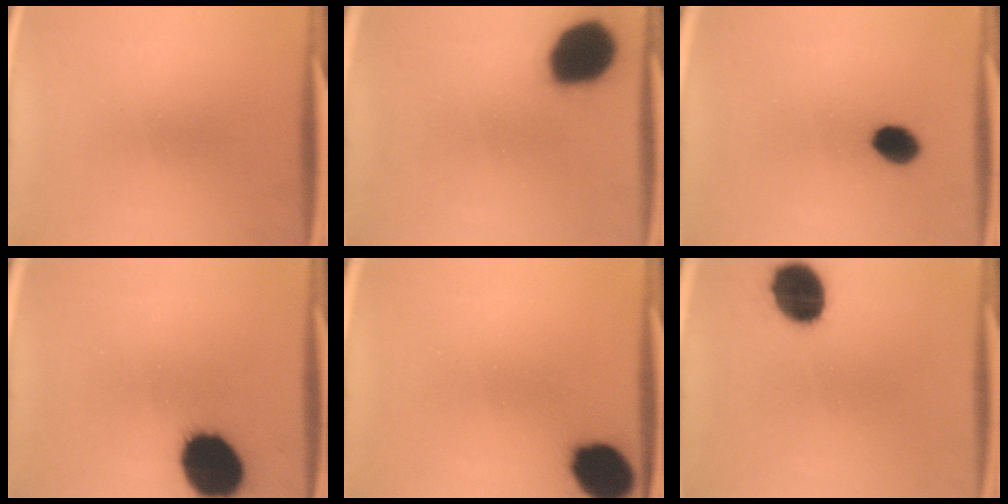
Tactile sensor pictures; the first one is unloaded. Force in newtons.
{"total": 17.1}
{"total": 6.2}
{"total": 18.3}
{"total": 12.2}
{"total": 13.3}